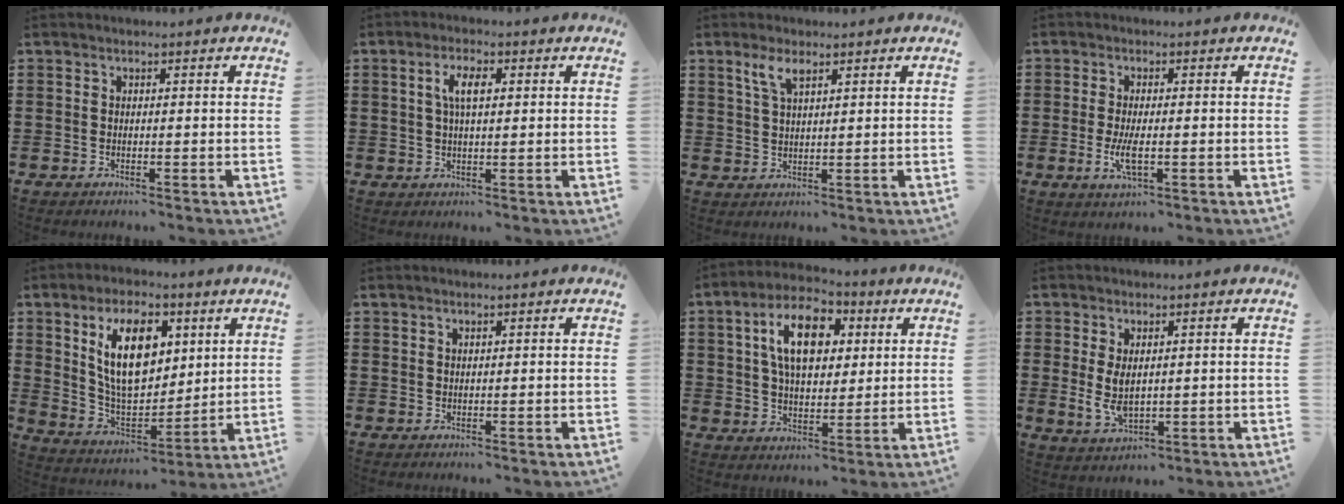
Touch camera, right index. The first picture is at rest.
{"total": 4.1, "force": [0.9, 1.5, 3.7], "torque": [-0.076, 0.010, 0.012]}
{"total": 3.6, "force": [2.1, 1.2, 2.7], "torque": [-0.060, 0.006, 0.036]}
{"total": 4.4, "force": [-0.9, 1.5, 4.0], "torque": [-0.089, -0.006, -0.020]}
{"total": 12.4, "force": [4.5, 6.9, 9.3], "torque": [-0.188, 0.013, 0.081]}
{"total": 0.7, "force": [0.5, 0.4, 0.2], "torque": [-0.005, 0.002, 0.010]}
{"total": 10.7, "force": [3.3, 6.0, 8.2], "torque": [-0.165, 0.013, 0.054]}
{"total": 5.0, "force": [0.4, 2.7, 4.1], "torque": [-0.095, -0.002, 0.007]}